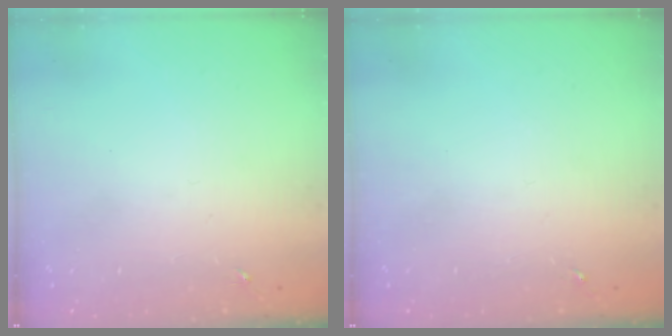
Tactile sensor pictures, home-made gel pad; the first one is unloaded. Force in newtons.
{"total": 0.0}